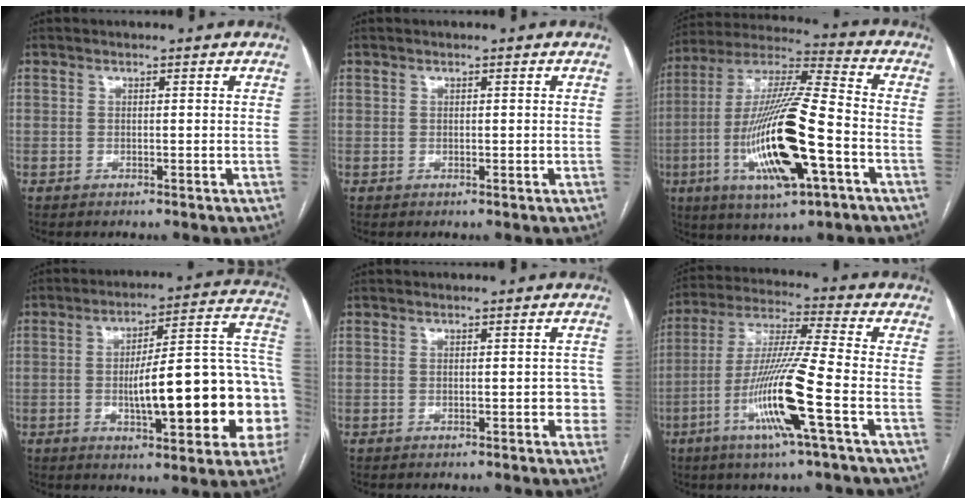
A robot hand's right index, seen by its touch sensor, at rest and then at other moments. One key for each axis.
{"total": 0.0}
{"total": 20.9, "fx": -6.2, "fy": 2.9, "fz": 19.7, "tx": -0.410, "ty": -0.020, "tz": -0.109}
{"total": 22.1, "fx": -4.0, "fy": 4.3, "fz": 21.3, "tx": -0.233, "ty": 0.035, "tz": -0.047}
{"total": 2.9, "fx": -0.9, "fy": 1.4, "fz": 2.4, "tx": -0.012, "ty": 0.012, "tz": -0.012}
{"total": 14.6, "fx": -5.5, "fy": -0.9, "fz": 13.5, "tx": -0.271, "ty": -0.014, "tz": -0.109}